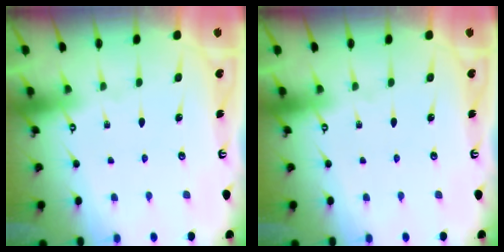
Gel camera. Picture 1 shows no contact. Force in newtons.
{"total": 0.0}